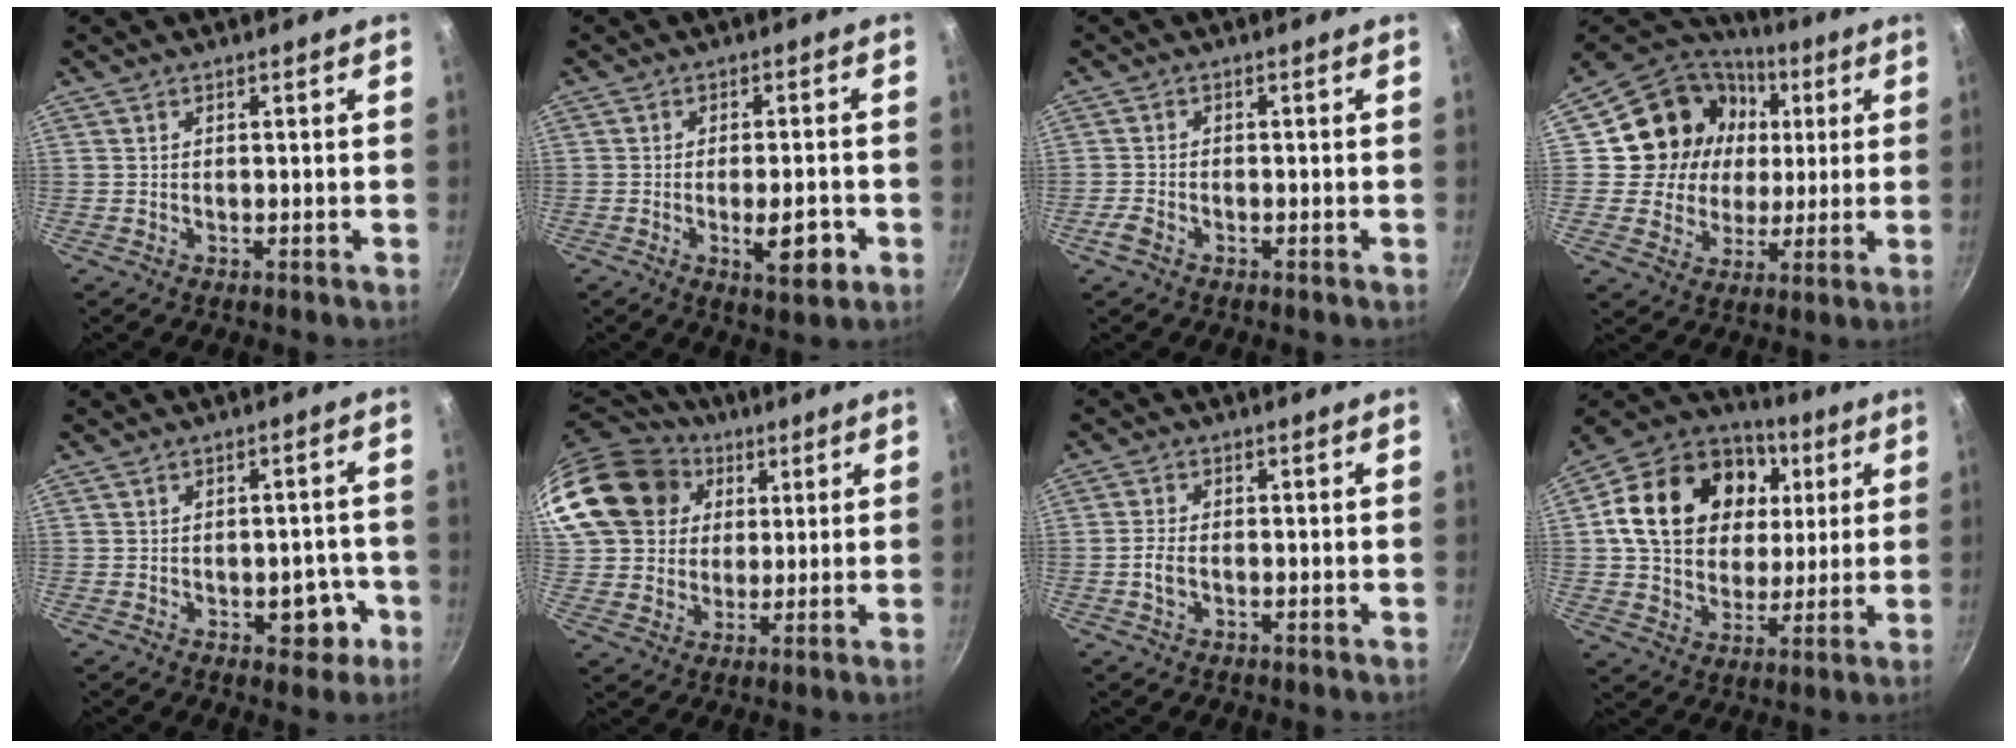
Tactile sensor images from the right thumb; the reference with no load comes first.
{"total": 7.2, "force": [-2.3, 2.6, 6.3], "torque": [-0.072, 0.005, -0.030]}
{"total": 2.5, "force": [-1.5, 1.4, 1.3], "torque": [-0.037, 0.012, -0.035]}
{"total": 18.1, "force": [3.8, 16.0, 7.4], "torque": [-0.116, 0.008, 0.059]}
{"total": 5.8, "force": [-2.2, 3.8, 3.8], "torque": [-0.012, 0.021, -0.023]}
{"total": 21.9, "force": [7.7, 18.0, 9.8], "torque": [-0.190, 0.025, 0.148]}
{"total": 3.1, "force": [-0.8, 1.9, 2.4], "torque": [-0.052, 0.010, -0.019]}
{"total": 23.5, "force": [5.8, 18.0, 13.9], "torque": [-0.227, 0.011, 0.096]}